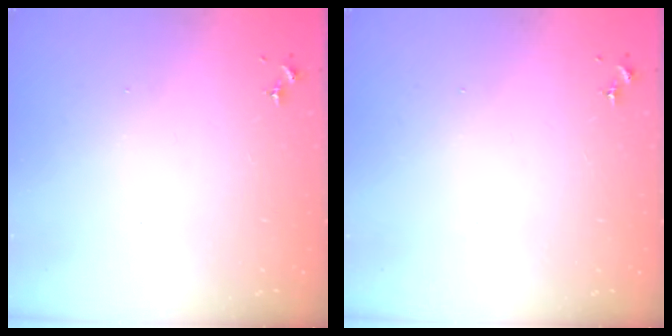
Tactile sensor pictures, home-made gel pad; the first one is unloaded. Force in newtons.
{"total": 0.0}